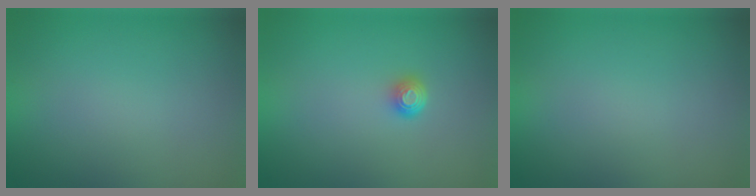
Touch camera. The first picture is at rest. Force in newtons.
{"total": 1.4, "press": 1.1, "slide": 1.0}
{"total": 0.0}